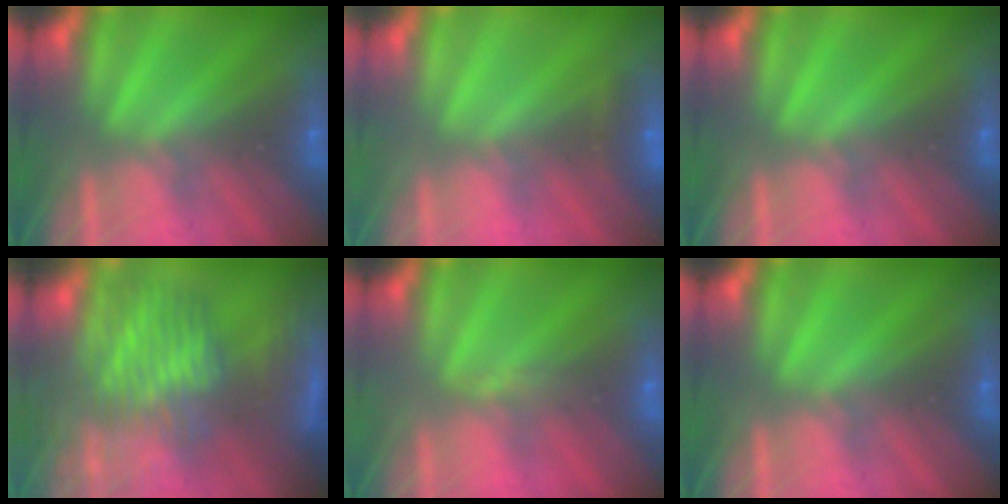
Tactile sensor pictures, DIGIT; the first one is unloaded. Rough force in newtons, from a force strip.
{"total": 2.3}
{"total": 0.0}
{"total": 9.0}
{"total": 3.2}
{"total": 0.0}